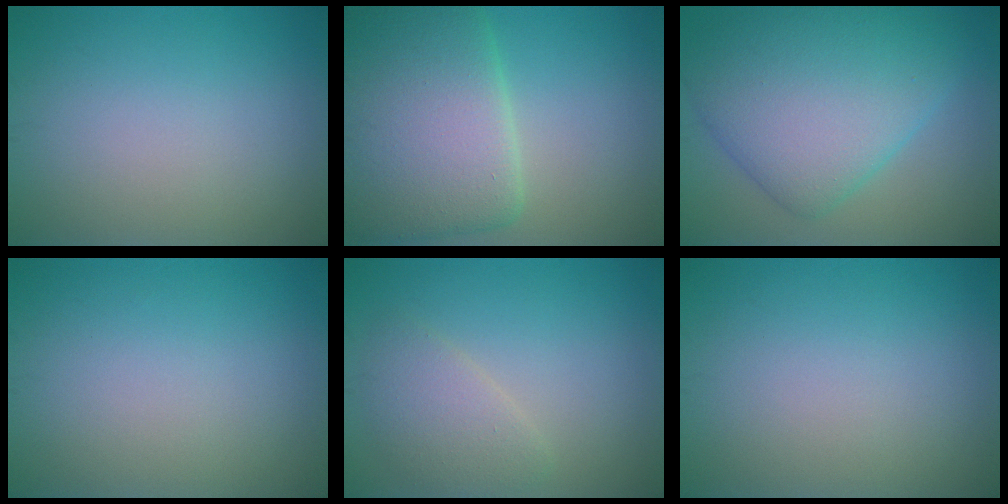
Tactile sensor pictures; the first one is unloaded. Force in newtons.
{"total": 11.0, "press": 11.0, "slide": 0.3}
{"total": 9.5, "press": 9.5, "slide": 0.1}
{"total": 0.0}
{"total": 2.7, "press": 2.7, "slide": 0.2}
{"total": 0.0}